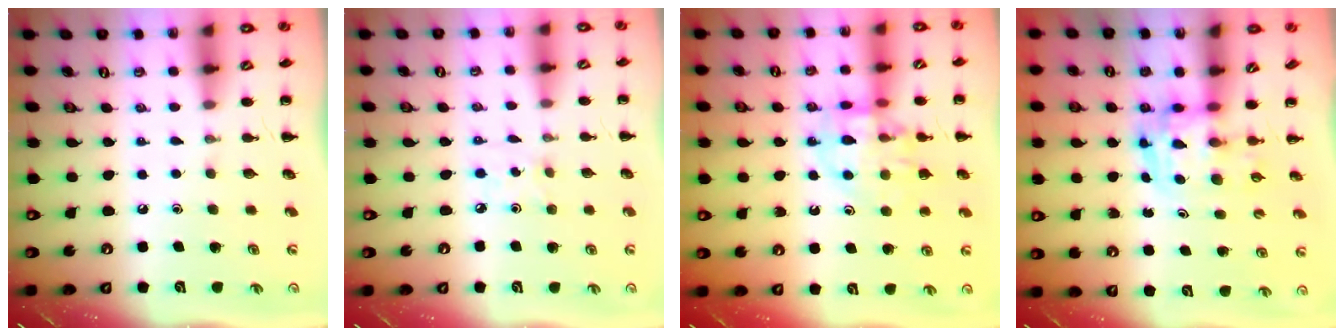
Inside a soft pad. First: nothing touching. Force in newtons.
{"total": 2.1, "press": 2.0, "slide": 0.4}
{"total": 12.8, "press": 12.7, "slide": 1.8}
{"total": 3.5, "press": 3.4, "slide": 0.6}